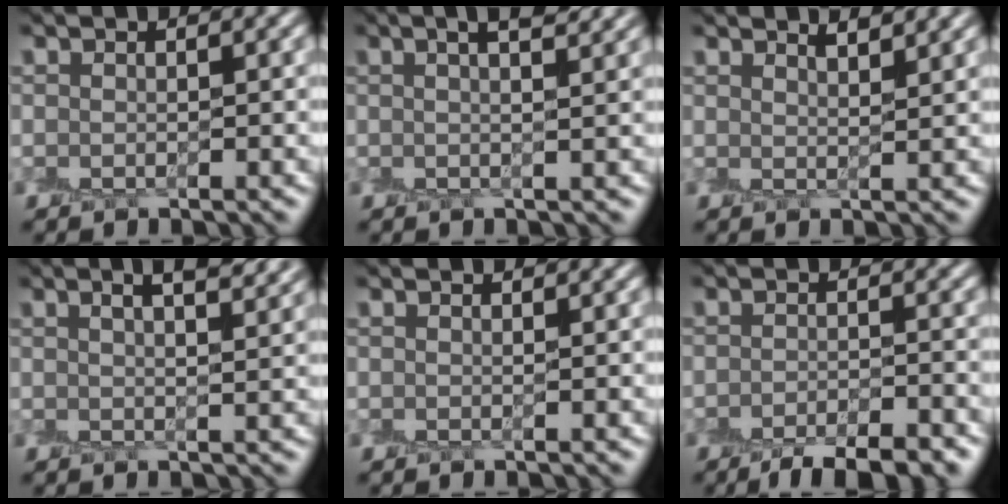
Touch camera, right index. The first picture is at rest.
{"total": 4.0, "force": [2.1, 1.1, 3.3], "torque": [-0.035, 0.015, 0.007]}
{"total": 2.9, "force": [2.4, 0.8, 1.4], "torque": [0.000, 0.010, 0.019]}
{"total": 4.4, "force": [2.6, 1.2, 3.3], "torque": [-0.034, 0.015, 0.022]}
{"total": 0.5, "force": [0.4, 0.1, 0.4], "torque": [-0.005, 0.001, 0.004]}
{"total": 5.0, "force": [-3.7, 1.3, 3.1], "torque": [-0.037, 0.000, -0.060]}